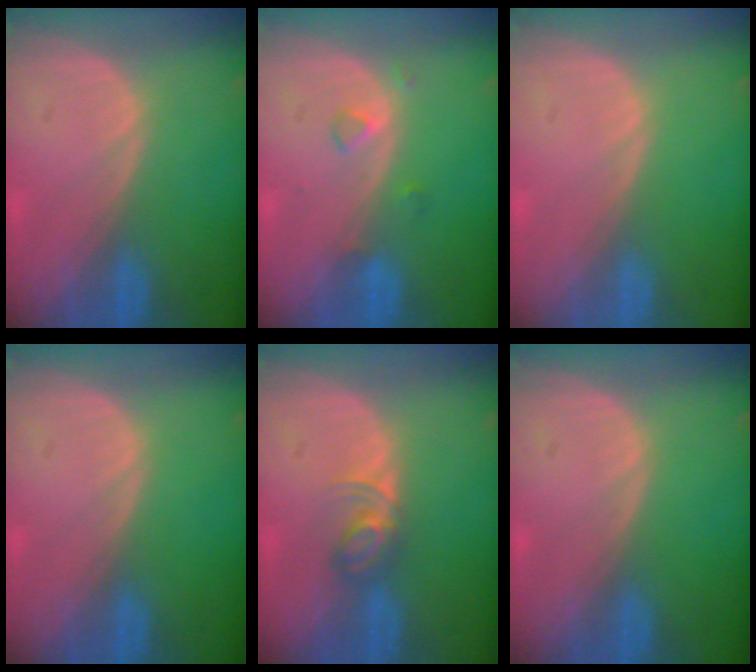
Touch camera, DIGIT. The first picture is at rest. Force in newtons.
{"total": 1.8, "press": 1.8, "slide": 0.1}
{"total": 0.0}
{"total": 0.0}
{"total": 3.5, "press": 3.5, "slide": 0.4}
{"total": 0.0}